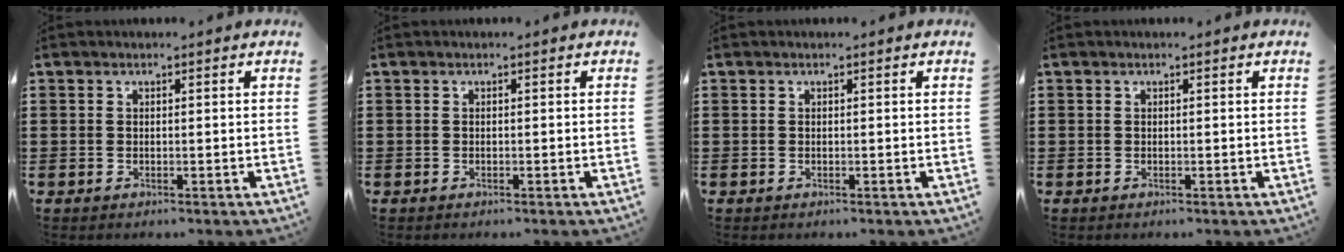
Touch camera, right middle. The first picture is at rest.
{"total": 0.0}
{"total": 0.0}
{"total": 0.0}